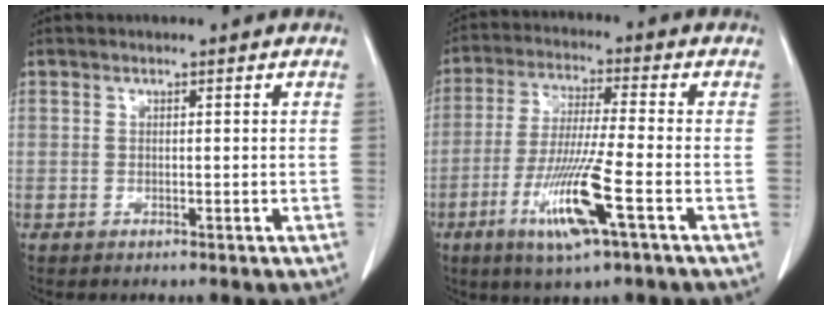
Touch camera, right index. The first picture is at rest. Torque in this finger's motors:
{"motor_torque": [1.42, -0.72, 0.33, 0.13]}